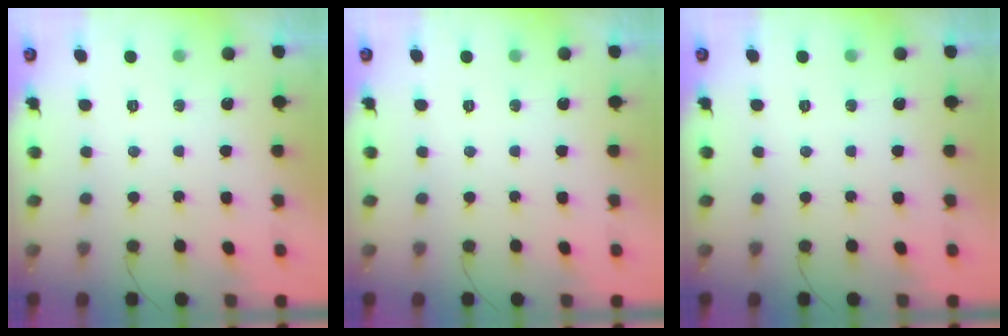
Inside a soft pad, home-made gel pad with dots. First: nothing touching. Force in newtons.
{"total": 0.0}
{"total": 0.0}